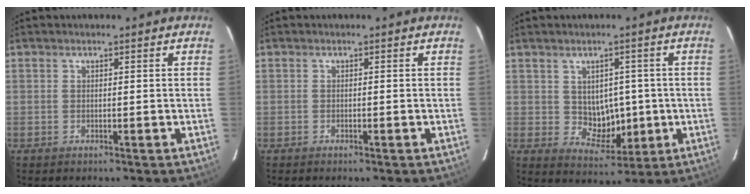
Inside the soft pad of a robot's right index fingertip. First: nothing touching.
{"total": 0.6, "force": [-0.4, 0.0, 0.4], "torque": [-0.011, -0.002, -0.005]}
{"total": 6.3, "force": [0.2, 4.6, 4.3], "torque": [-0.055, 0.005, 0.020]}